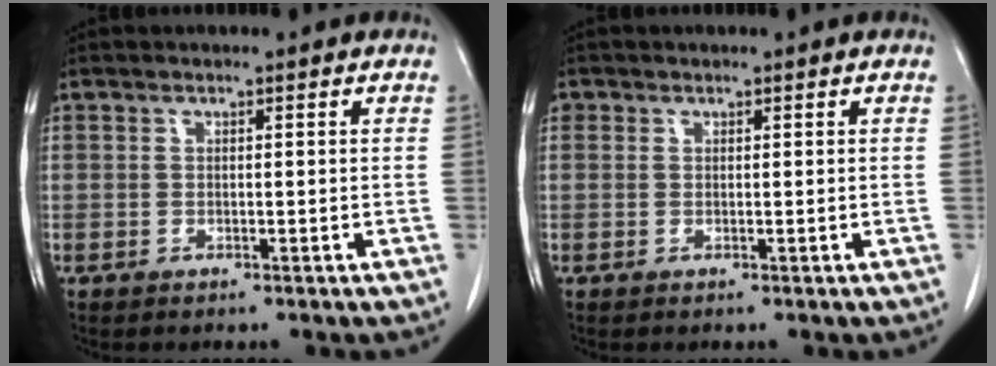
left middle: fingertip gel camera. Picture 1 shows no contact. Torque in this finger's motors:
{"motor_torque": [0.03, 0.01, -0.03, 0.00]}